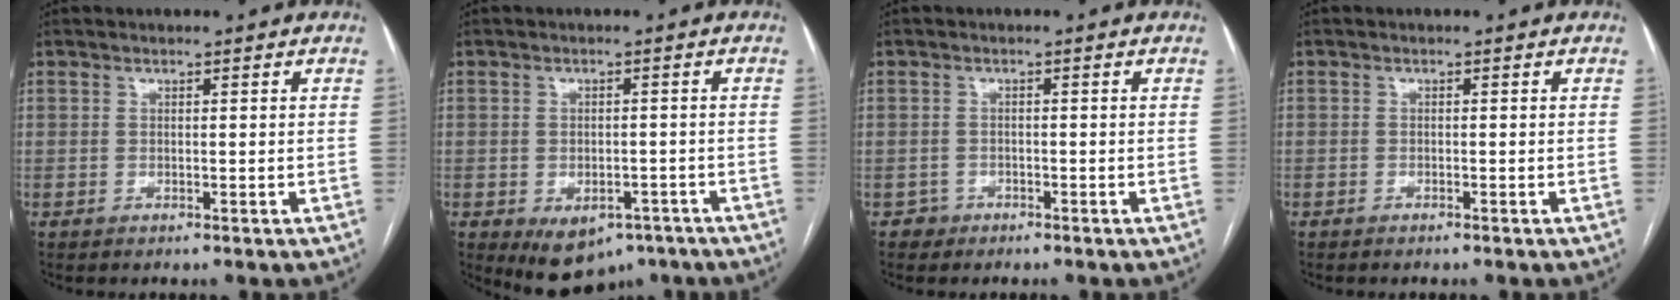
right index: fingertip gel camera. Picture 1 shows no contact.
{"total": 7.7, "force": [-4.6, 5.0, 3.6], "torque": [-0.046, 0.008, -0.056]}
{"total": 1.7, "force": [-1.1, 1.2, -0.5], "torque": [0.007, 0.010, -0.022]}
{"total": 0.7, "force": [-0.7, 0.2, 0.1], "torque": [-0.007, 0.000, -0.009]}